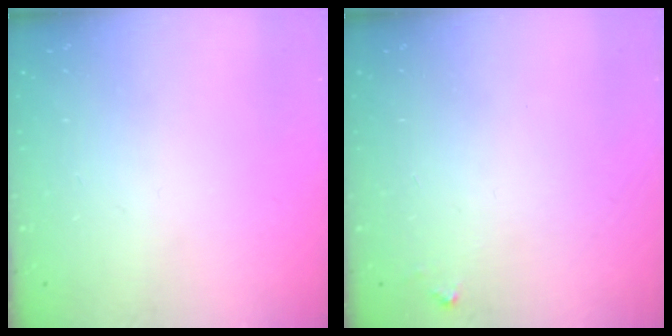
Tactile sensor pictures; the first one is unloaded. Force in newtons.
{"total": 3.1, "press": 3.1, "slide": 0.1}